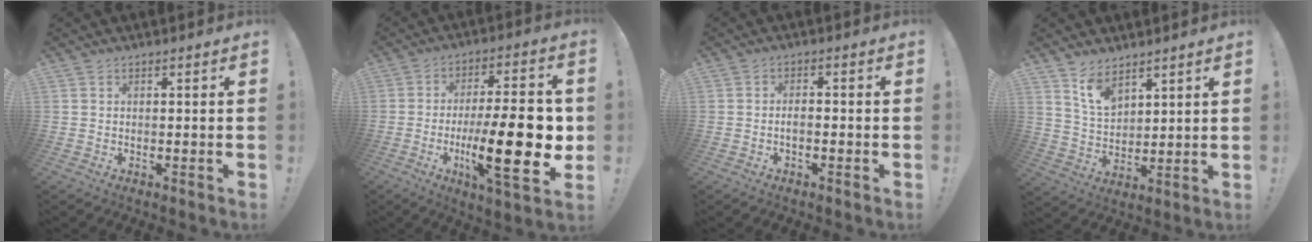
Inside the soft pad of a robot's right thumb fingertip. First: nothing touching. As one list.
[{"total": 22.6, "force": [-3.9, 5.5, 21.6], "torque": [-0.348, -0.005, -0.059]}, {"total": 2.2, "force": [-1.1, 0.5, 1.8], "torque": [-0.032, 0.003, -0.019]}, {"total": 9.0, "force": [6.7, 4.9, 3.6], "torque": [-0.072, -0.039, 0.128]}]